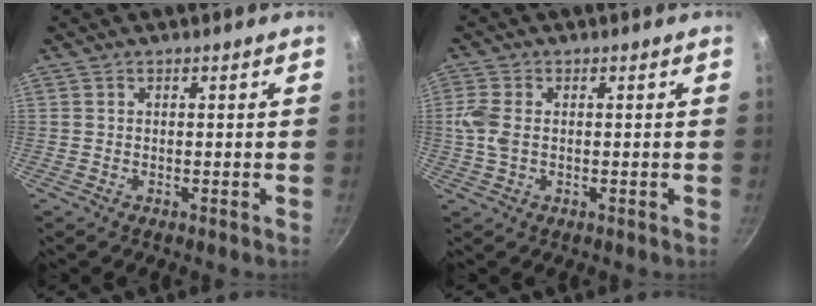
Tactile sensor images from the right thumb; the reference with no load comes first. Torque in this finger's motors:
{"motor_torque": [0.27, 1.29, 0.27, 0.65, 0.06]}